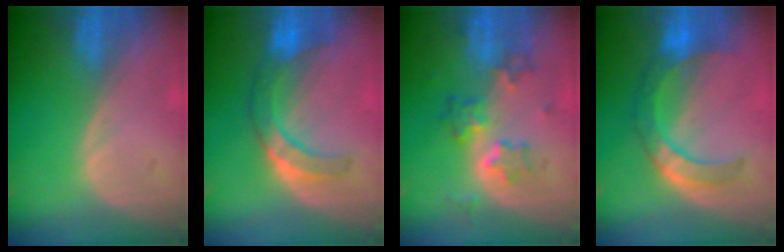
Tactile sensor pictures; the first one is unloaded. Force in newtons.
{"total": 7.3, "press": 6.8, "slide": 2.7}
{"total": 6.0, "press": 5.8, "slide": 1.5}
{"total": 7.2, "press": 7.0, "slide": 1.6}